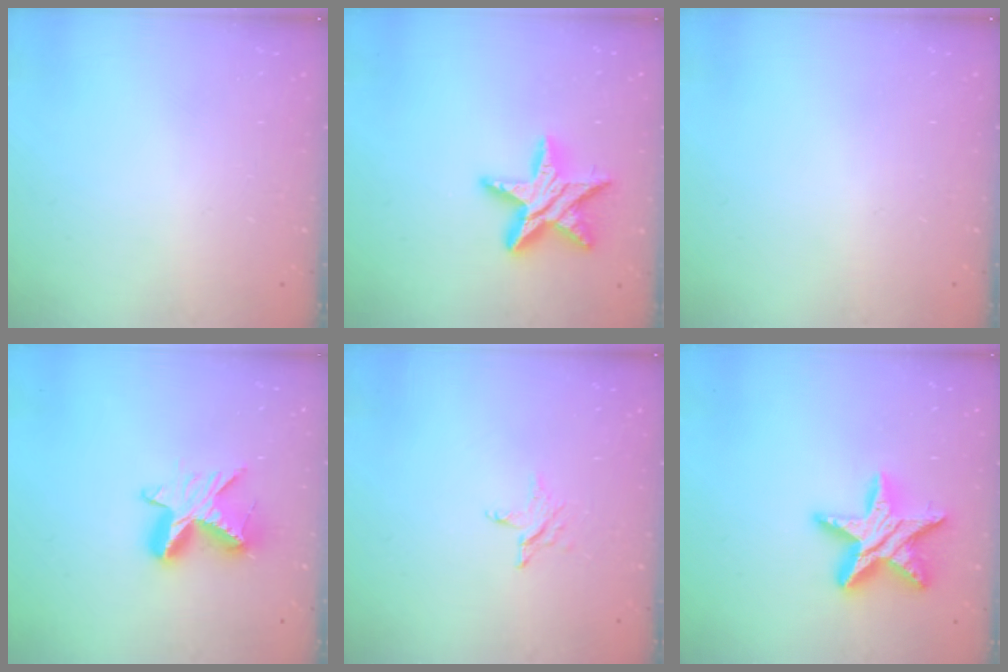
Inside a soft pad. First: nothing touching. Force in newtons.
{"total": 15.1, "press": 15.0, "slide": 1.4}
{"total": 0.0}
{"total": 11.1, "press": 11.1, "slide": 0.5}
{"total": 2.9, "press": 2.9, "slide": 0.2}
{"total": 16.9, "press": 16.8, "slide": 1.3}